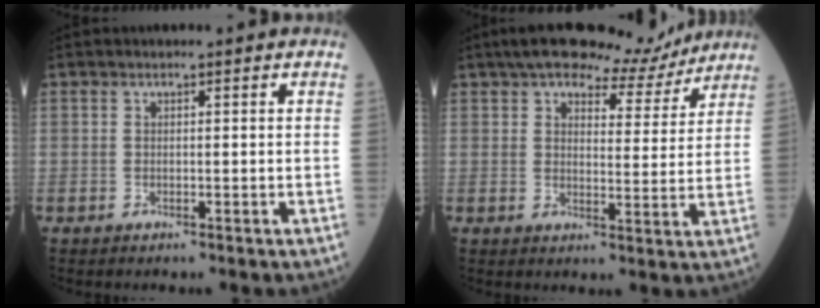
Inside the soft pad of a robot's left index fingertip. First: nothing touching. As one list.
[{"total": 11.7, "force": [10.4, 3.2, 4.1], "torque": [-0.051, 0.008, 0.135]}]